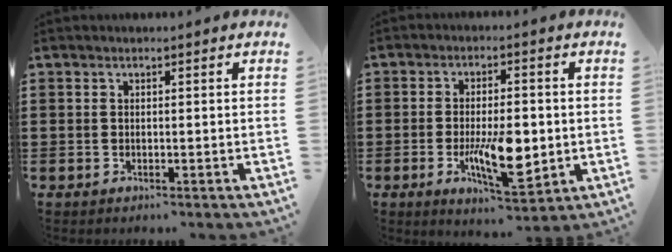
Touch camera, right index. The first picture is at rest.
{"total": 10.0, "force": [-1.8, 3.8, 9.1], "torque": [-0.151, -0.017, -0.024]}